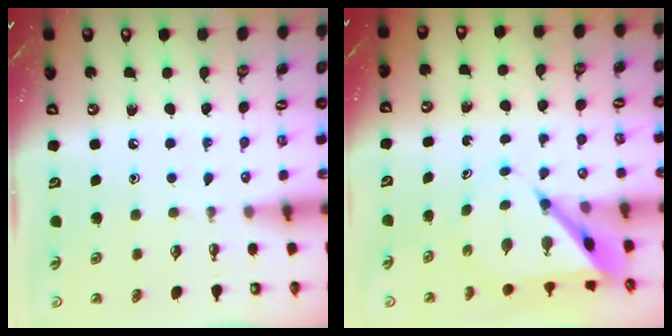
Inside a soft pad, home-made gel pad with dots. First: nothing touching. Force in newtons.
{"total": 6.5, "press": 6.5, "slide": 0.7}